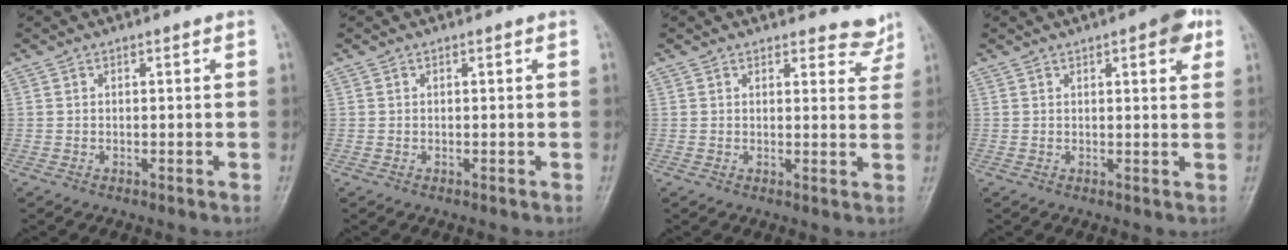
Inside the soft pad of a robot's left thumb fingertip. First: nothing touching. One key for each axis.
{"total": 0.0}
{"total": 4.8, "fx": 4.4, "fy": 1.8, "fz": 0.6, "tx": 0.021, "ty": -0.031, "tz": 0.039}
{"total": 5.7, "fx": 2.8, "fy": 1.7, "fz": 4.6, "tx": -0.047, "ty": -0.005, "tz": 0.028}